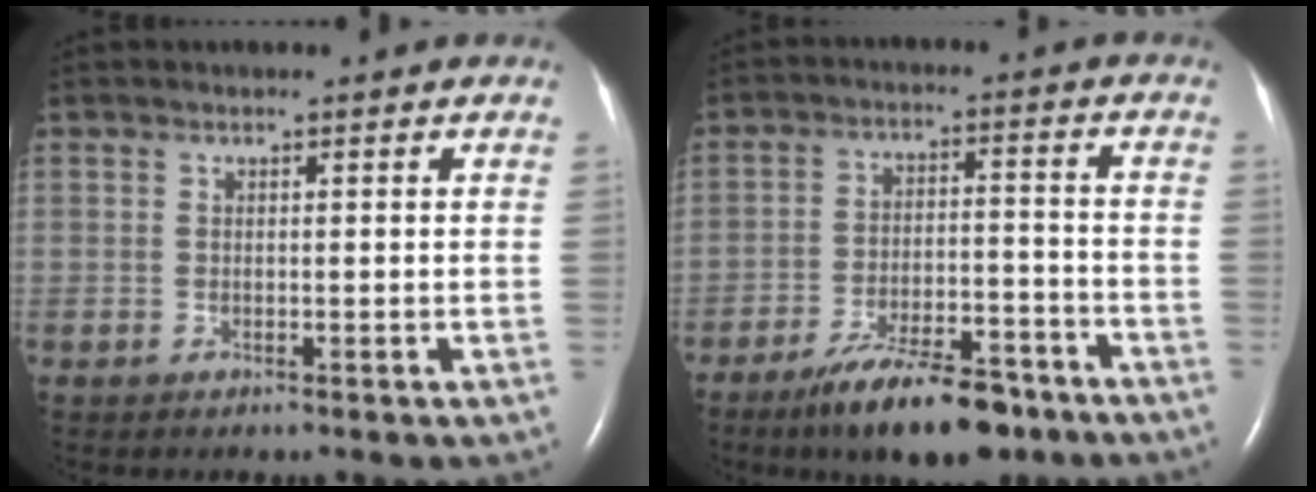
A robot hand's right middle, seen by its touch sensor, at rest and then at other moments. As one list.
[{"total": 12.2, "force": [-9.0, 3.4, 7.4], "torque": [-0.122, -0.006, -0.148]}]